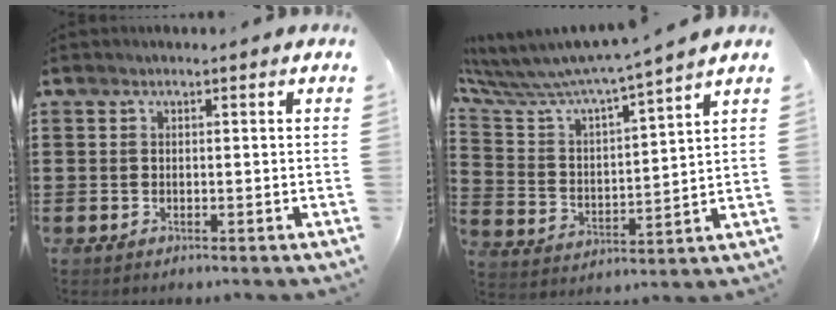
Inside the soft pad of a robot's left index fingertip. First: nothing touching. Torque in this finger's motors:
{"motor_torque": [1.09, 1.05, 0.26, 0.19]}